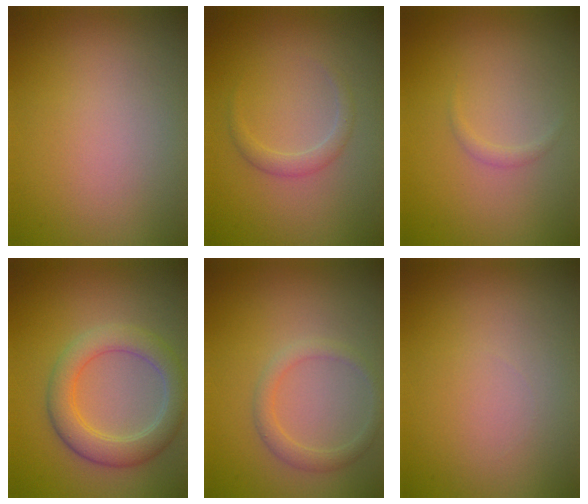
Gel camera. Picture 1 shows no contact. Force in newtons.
{"total": 1.4, "press": 1.4, "slide": 0.1}
{"total": 0.7, "press": 0.7, "slide": 0.0}
{"total": 4.4, "press": 4.4, "slide": 0.1}
{"total": 1.8, "press": 1.8, "slide": 0.1}
{"total": 0.0}